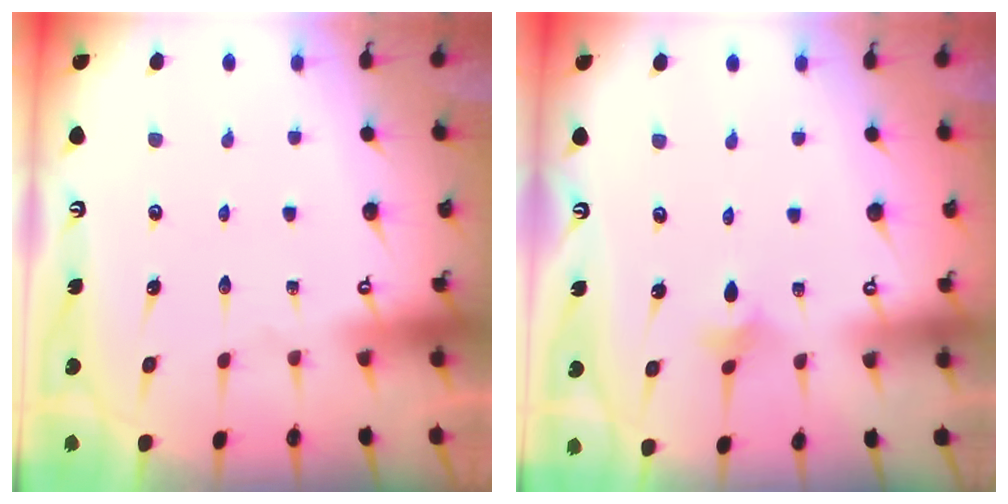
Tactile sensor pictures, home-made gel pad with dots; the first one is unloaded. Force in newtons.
{"total": 2.3, "press": 2.2, "slide": 0.5}